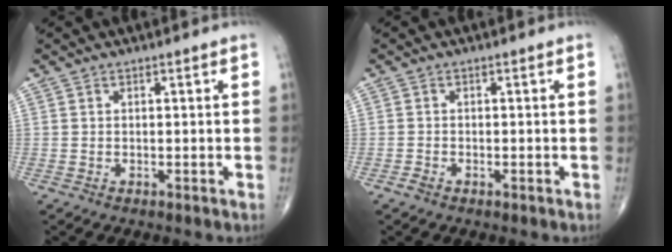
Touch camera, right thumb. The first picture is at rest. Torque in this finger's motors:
{"motor_torque": [0.35, 0.15, 0.01, -0.32, -0.03]}